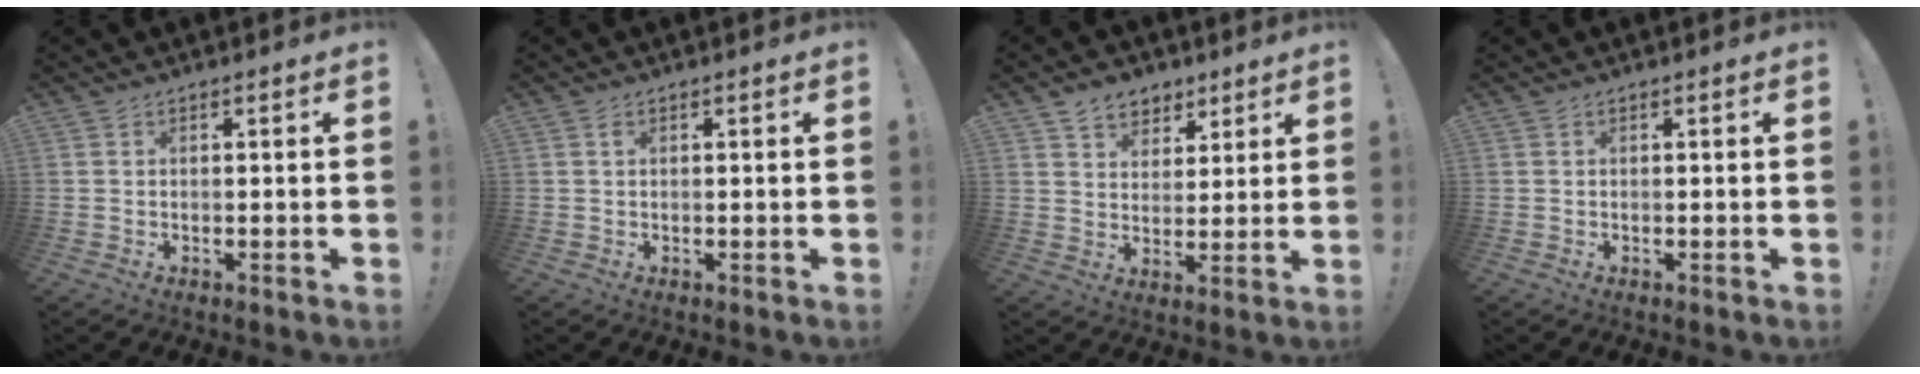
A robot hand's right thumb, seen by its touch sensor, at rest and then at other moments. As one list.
[{"total": 0.6, "force": [0.2, 0.4, 0.5], "torque": [-0.004, -0.001, 0.001]}, {"total": 7.8, "force": [5.1, 5.7, 1.4], "torque": [-0.018, -0.032, 0.100]}, {"total": 0.0}]